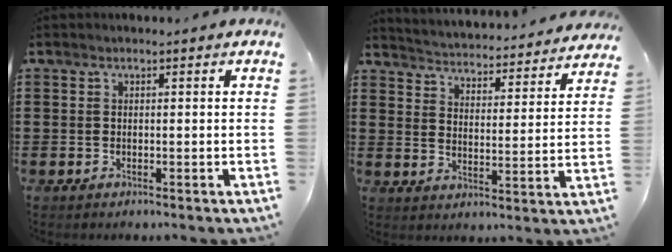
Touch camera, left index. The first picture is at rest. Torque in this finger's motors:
{"motor_torque": [2.14, 0.00, 1.05, 0.16]}